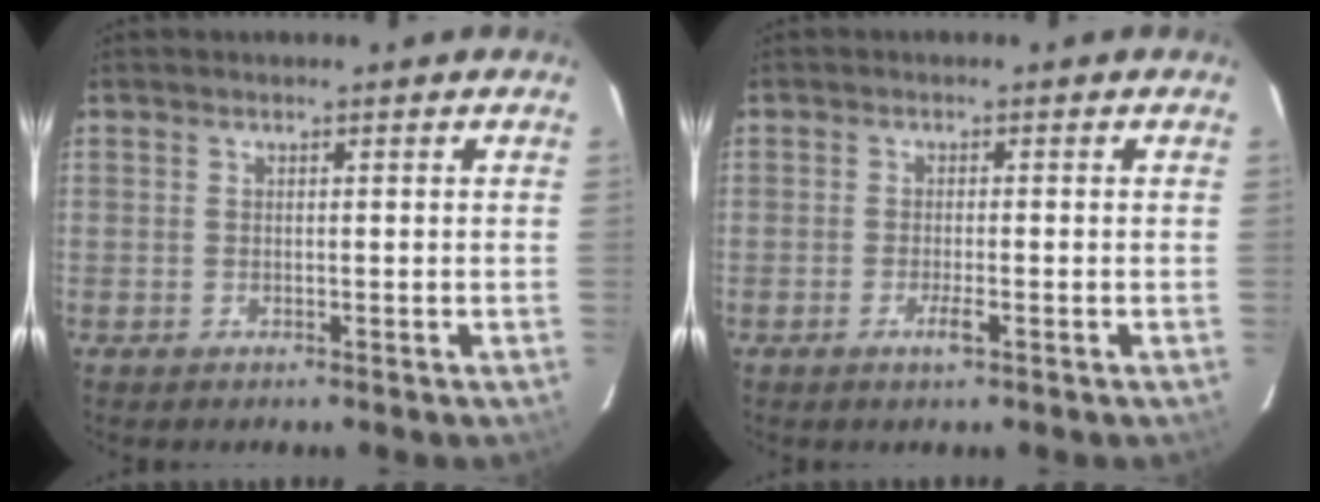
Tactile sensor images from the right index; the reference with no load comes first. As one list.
[{"total": 2.2, "force": [-1.1, 0.2, 1.9], "torque": [-0.038, -0.003, -0.022]}]